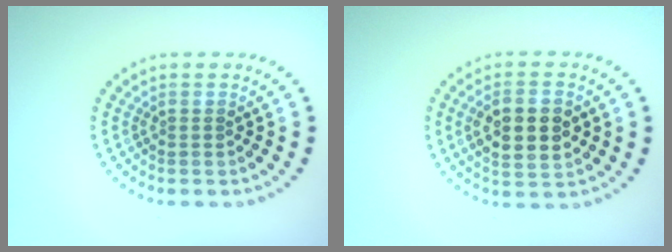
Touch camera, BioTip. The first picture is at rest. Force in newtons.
{"total": 5.1, "press": 5.1, "slide": 0.3}